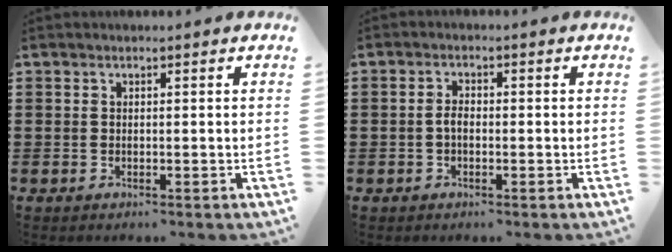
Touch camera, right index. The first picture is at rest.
{"total": 2.0, "force": [-0.4, 1.0, 1.7], "torque": [-0.040, 0.001, -0.011]}